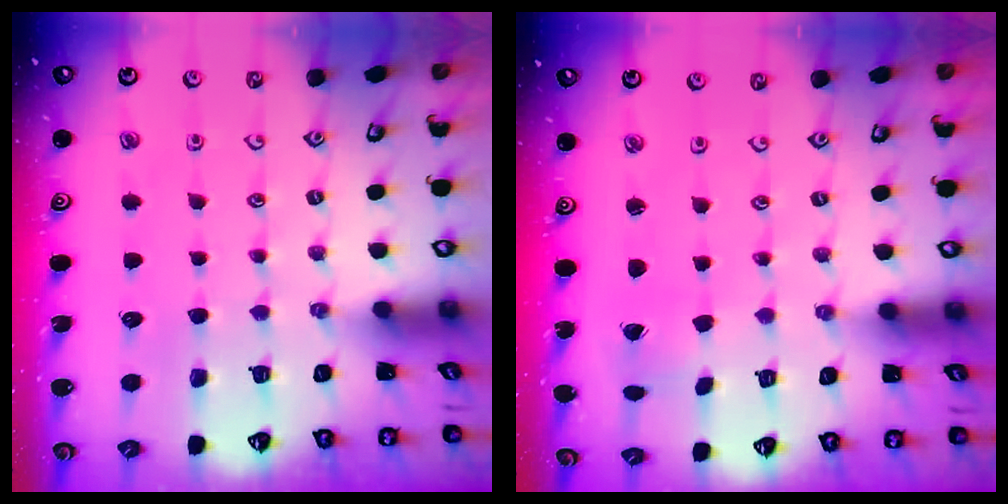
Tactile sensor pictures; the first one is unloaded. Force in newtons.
{"total": 1.2, "press": 1.2, "slide": 0.4}